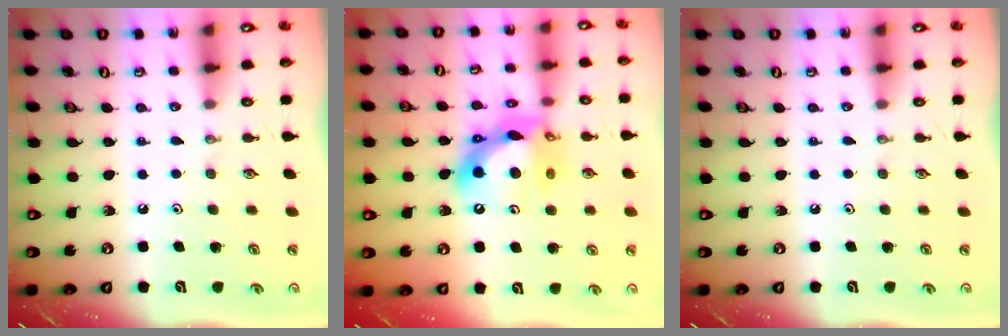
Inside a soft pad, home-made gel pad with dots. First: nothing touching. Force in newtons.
{"total": 14.2, "press": 14.1, "slide": 1.7}
{"total": 0.0}